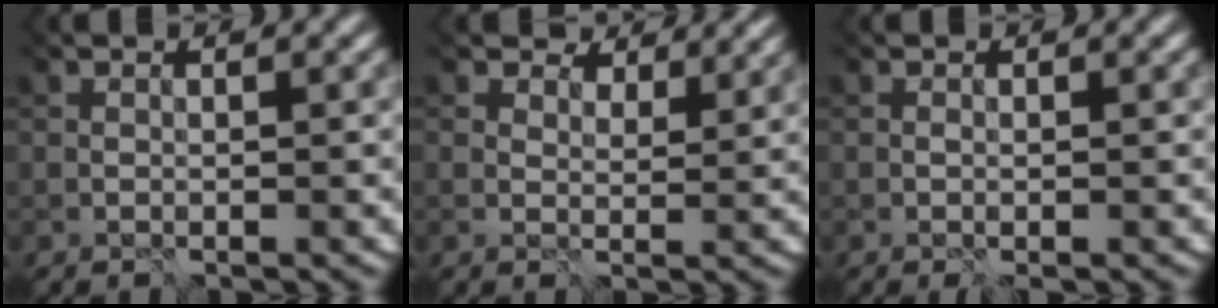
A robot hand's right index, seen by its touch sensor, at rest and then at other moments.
{"total": 5.3, "force": [4.3, 2.0, 2.3], "torque": [-0.036, -0.006, 0.080]}
{"total": 1.0, "force": [-0.7, 0.3, 0.6], "torque": [-0.005, 0.005, -0.007]}